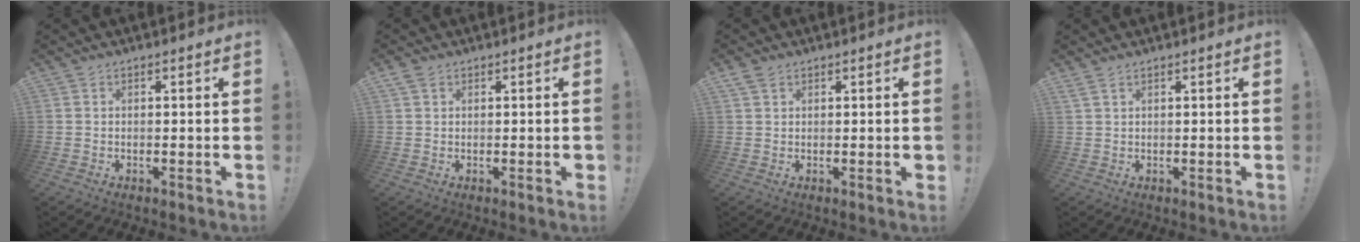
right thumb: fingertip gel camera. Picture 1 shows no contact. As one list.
[{"total": 1.8, "force": [0.7, 1.0, 1.4], "torque": [-0.026, 0.003, 0.015]}, {"total": 2.3, "force": [1.3, 1.1, 1.6], "torque": [-0.025, -0.002, 0.024]}, {"total": 1.8, "force": [1.1, 0.5, 1.3], "torque": [-0.030, 0.002, 0.022]}]